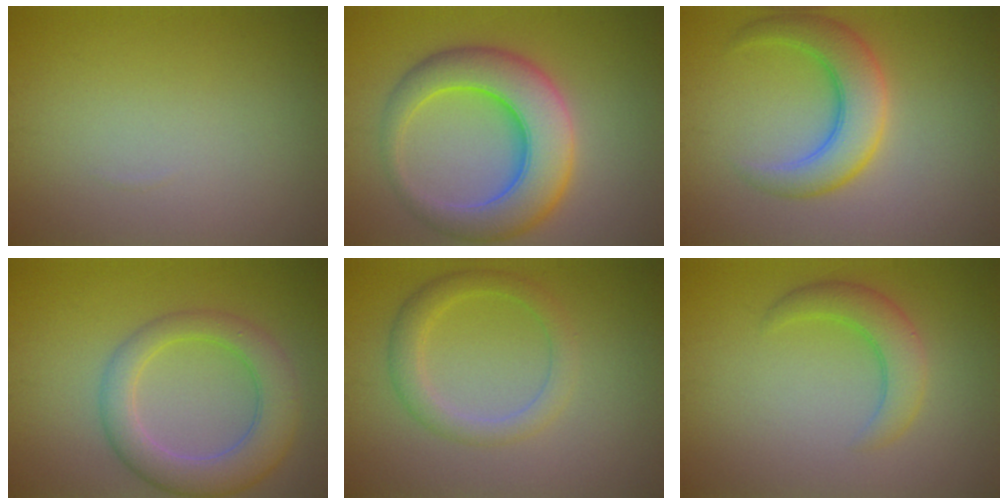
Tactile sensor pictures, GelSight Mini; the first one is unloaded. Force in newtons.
{"total": 8.5, "press": 8.5, "slide": 0.3}
{"total": 5.2, "press": 5.2, "slide": 0.1}
{"total": 5.7, "press": 5.7, "slide": 0.4}
{"total": 2.8, "press": 2.8, "slide": 0.1}
{"total": 3.3, "press": 3.3, "slide": 0.2}